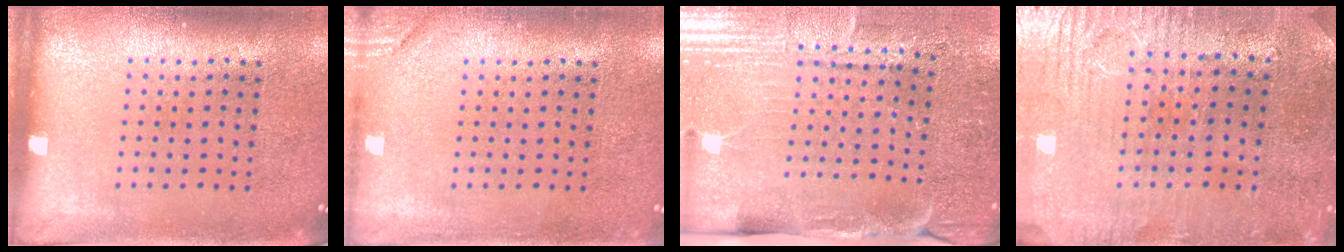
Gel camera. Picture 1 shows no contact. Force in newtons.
{"total": 1.3, "press": 1.2, "slide": 0.3}
{"total": 3.6, "press": 3.5, "slide": 0.7}
{"total": 1.3, "press": 1.2, "slide": 0.6}